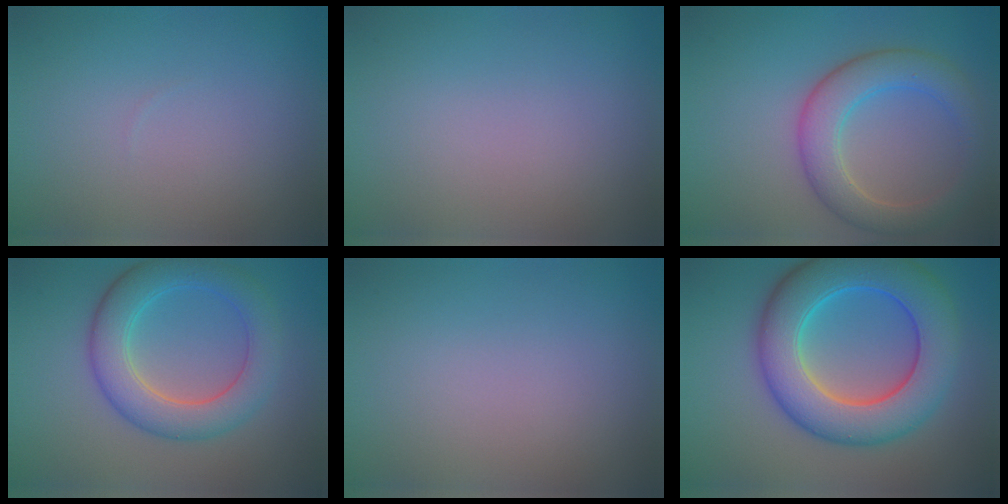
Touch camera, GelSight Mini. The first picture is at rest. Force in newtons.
{"total": 0.0}
{"total": 5.3, "press": 5.3, "slide": 0.5}
{"total": 6.2, "press": 6.2, "slide": 0.3}
{"total": 0.0}
{"total": 10.6, "press": 10.5, "slide": 0.3}